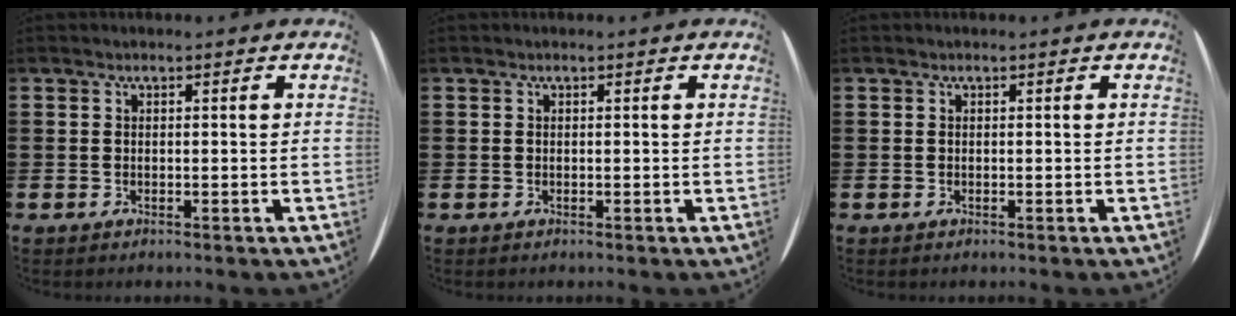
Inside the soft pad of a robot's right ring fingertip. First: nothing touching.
{"total": 0.0}
{"total": 0.0}